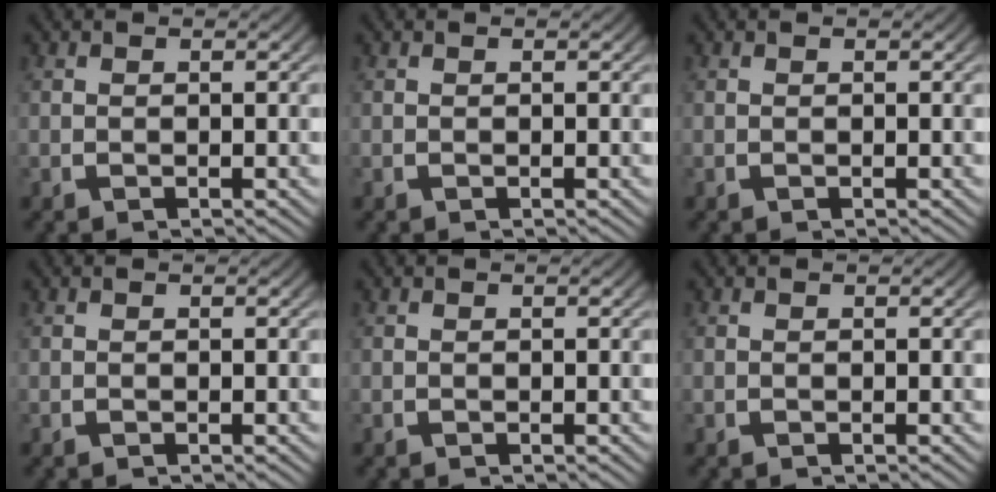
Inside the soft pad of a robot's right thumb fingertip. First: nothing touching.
{"total": 0.0}
{"total": 0.0}
{"total": 0.0}
{"total": 0.0}
{"total": 0.0}